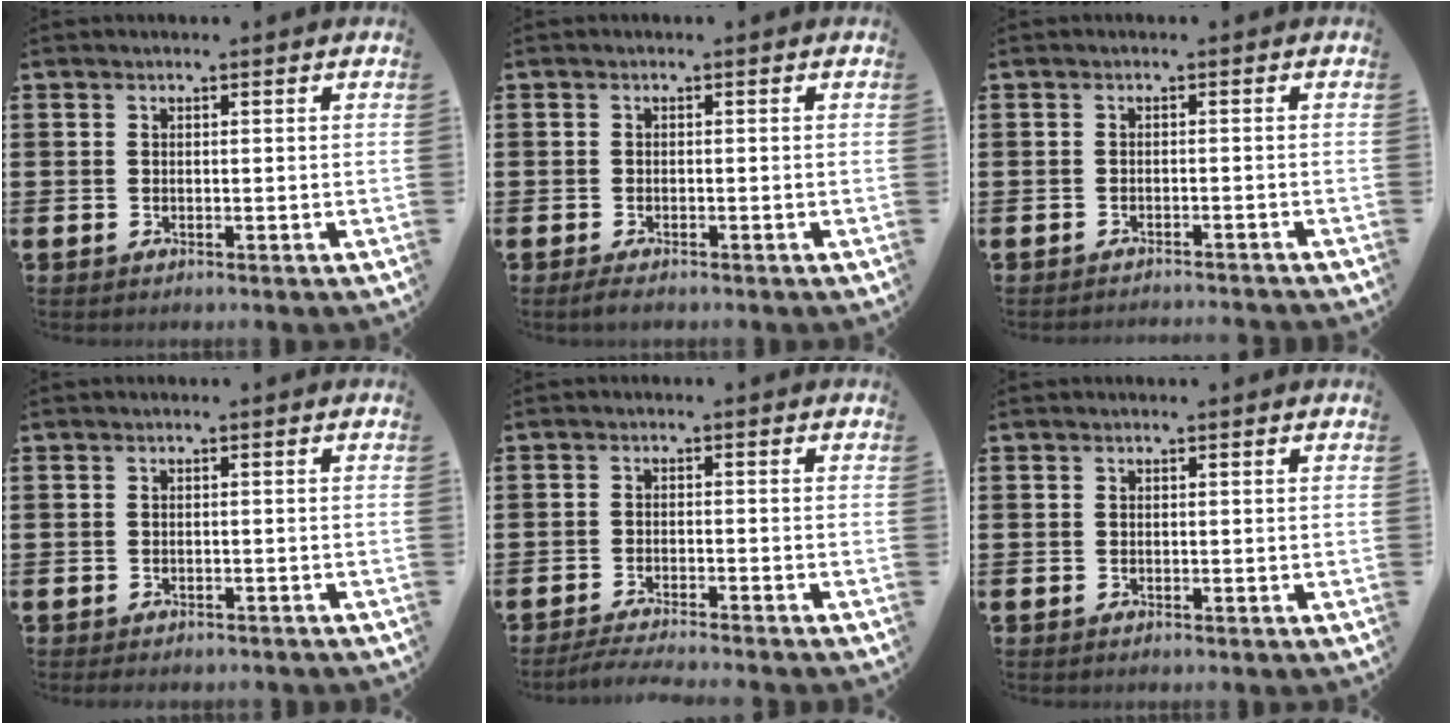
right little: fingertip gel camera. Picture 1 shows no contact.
{"total": 1.1, "force": [-0.6, 0.3, 0.8], "torque": [-0.016, -0.002, -0.012]}
{"total": 1.1, "force": [-1.1, -0.2, -0.1], "torque": [0.000, 0.003, -0.022]}
{"total": 0.7, "force": [-0.7, 0.1, 0.2], "torque": [-0.005, -0.003, -0.013]}
{"total": 2.2, "force": [-2.1, -0.2, 0.8], "torque": [-0.012, 0.003, -0.040]}
{"total": 0.0}